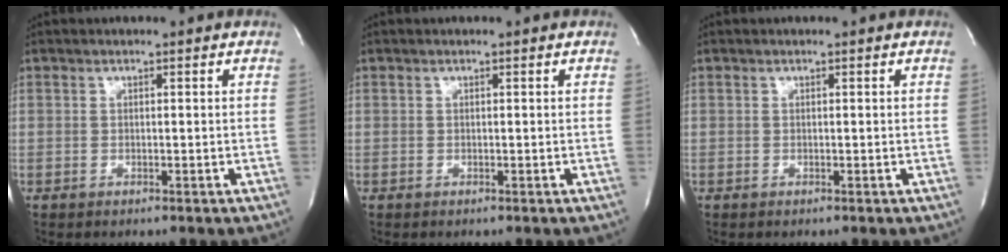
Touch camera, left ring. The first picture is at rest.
{"total": 0.0}
{"total": 0.0}